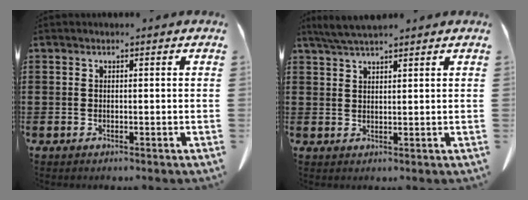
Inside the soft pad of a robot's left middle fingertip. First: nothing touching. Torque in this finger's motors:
{"motor_torque": [0.04, -0.03, 0.17, 0.04]}